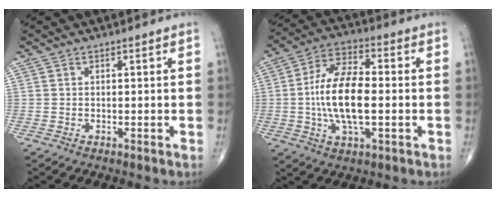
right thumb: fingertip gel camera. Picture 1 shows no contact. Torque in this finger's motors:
{"motor_torque": [0.37, 0.38, 1.44, 0.01, 0.23]}